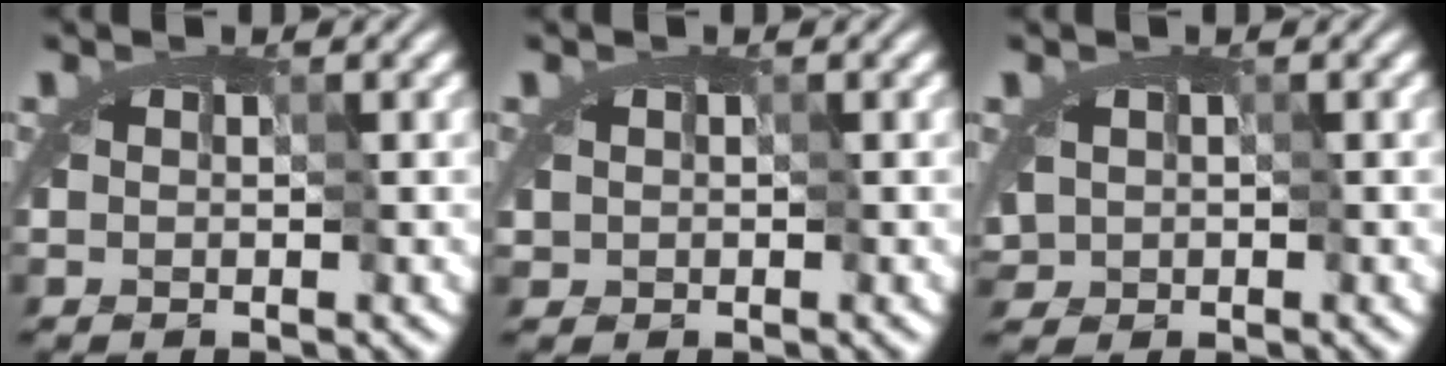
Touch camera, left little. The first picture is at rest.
{"total": 1.0, "force": [0.4, 0.8, 0.4], "torque": [-0.008, 0.001, 0.005]}
{"total": 1.8, "force": [-0.1, 1.4, 1.0], "torque": [-0.019, 0.005, 0.001]}